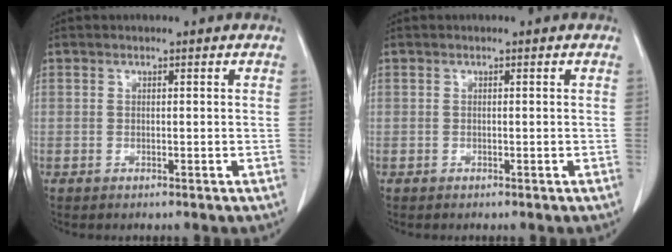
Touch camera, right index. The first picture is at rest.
{"total": 0.0}